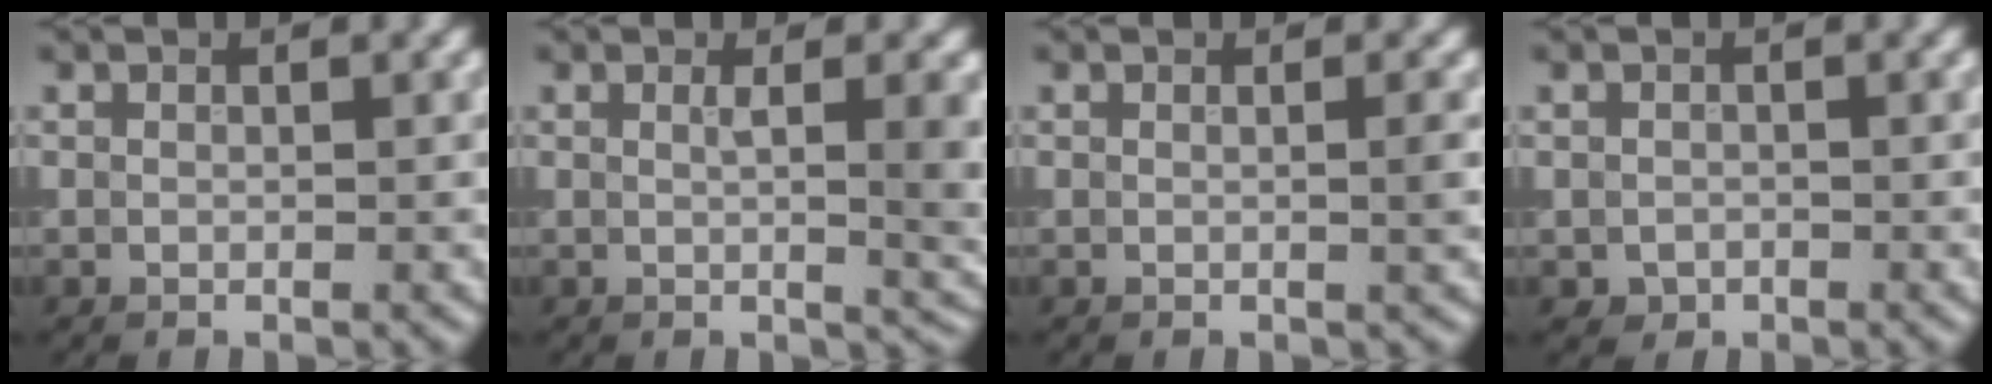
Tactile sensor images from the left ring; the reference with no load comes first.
{"total": 4.7, "force": [0.4, 1.5, 4.4], "torque": [-0.046, -0.001, 0.007]}
{"total": 1.5, "force": [0.0, 0.4, 1.5], "torque": [-0.014, 0.002, -0.004]}
{"total": 0.9, "force": [-0.4, 0.8, 0.2], "torque": [0.002, -0.003, -0.008]}